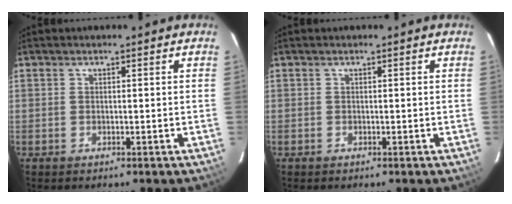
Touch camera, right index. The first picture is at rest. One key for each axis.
{"total": 0.0}